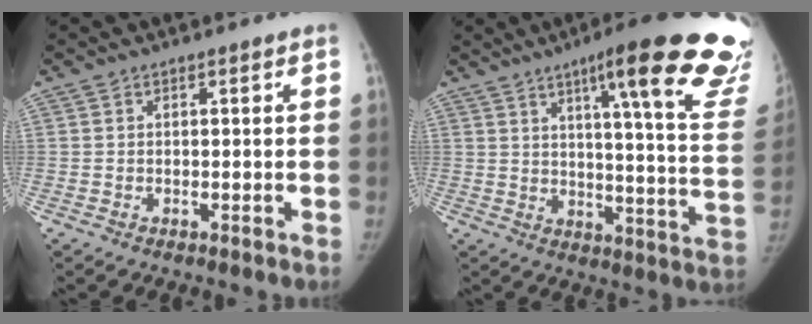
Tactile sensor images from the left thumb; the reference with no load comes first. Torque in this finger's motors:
{"motor_torque": [0.97, -0.40, 1.56, -1.21, 0.27]}